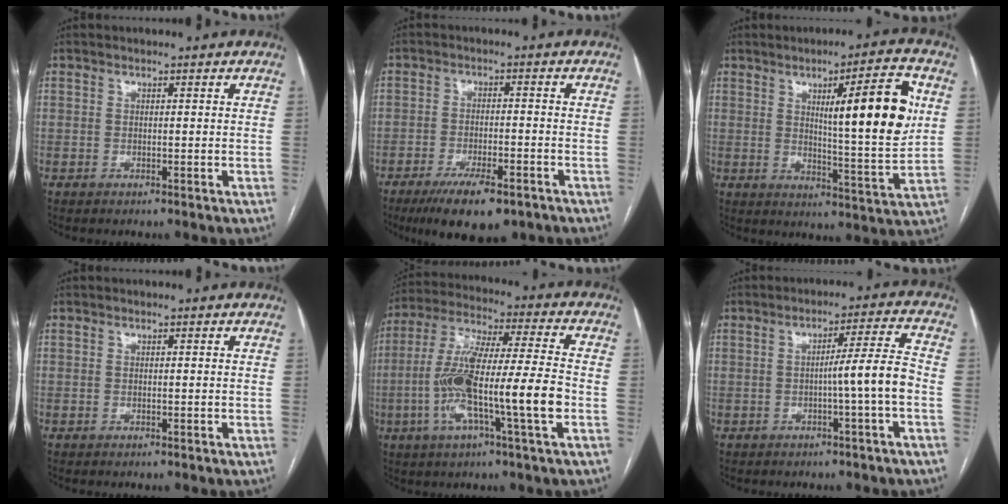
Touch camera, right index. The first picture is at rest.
{"total": 9.8, "force": [-6.7, 3.0, 6.6], "torque": [-0.107, -0.012, -0.106]}
{"total": 14.3, "force": [3.9, 1.3, 13.7], "torque": [-0.195, -0.001, 0.058]}
{"total": 0.0}
{"total": 16.4, "force": [-3.9, 0.8, 15.9], "torque": [-0.304, 0.005, -0.074]}
{"total": 6.4, "force": [-1.7, -1.2, 6.1], "torque": [-0.087, 0.011, -0.024]}